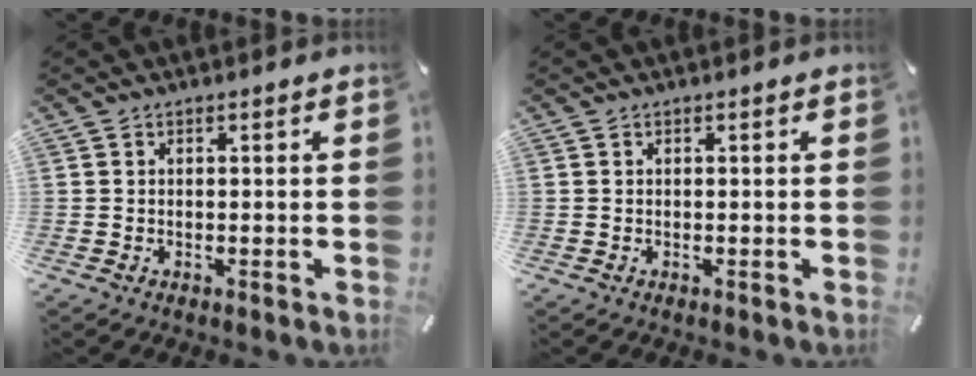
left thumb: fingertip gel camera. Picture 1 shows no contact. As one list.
[{"total": 0.0}]